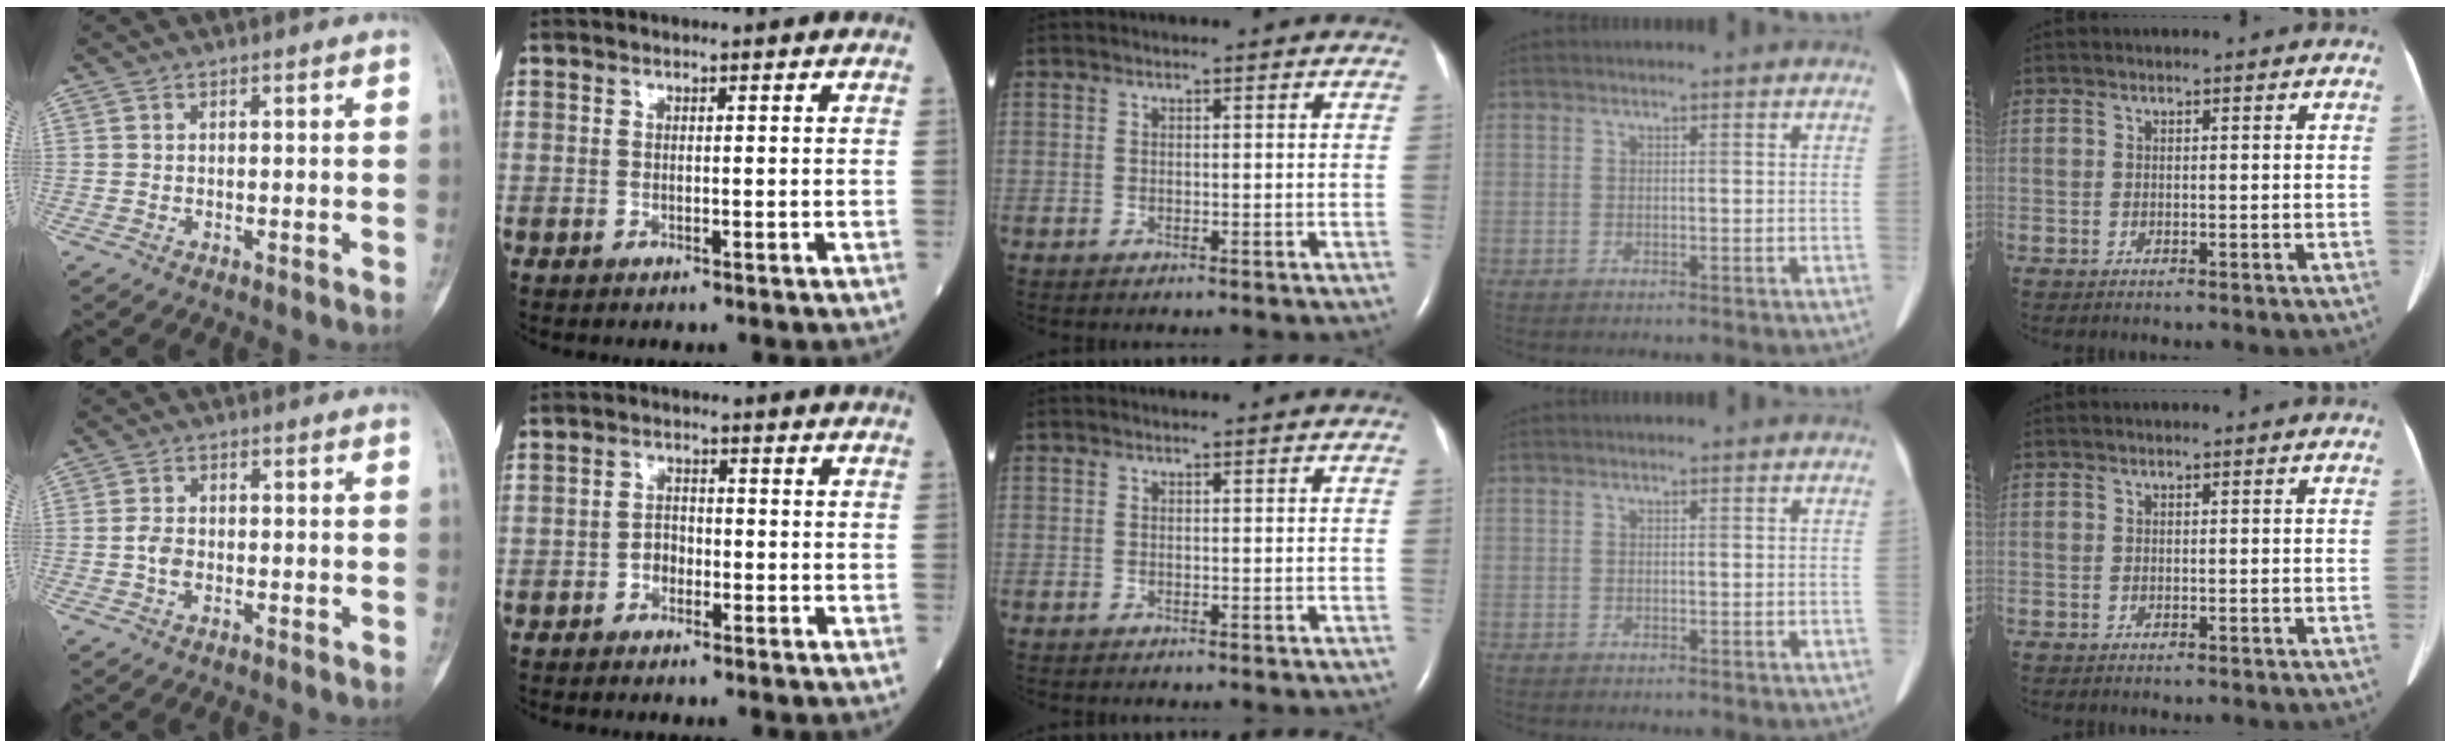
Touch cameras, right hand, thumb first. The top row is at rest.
{"thumb": {"total": 2.8, "force": [-0.8, 1.7, 2.0], "torque": [-0.039, 0.008, -0.018]}, "index": {"total": 2.1, "force": [-1.2, 1.4, 1.1], "torque": [-0.013, 0.007, -0.023]}}